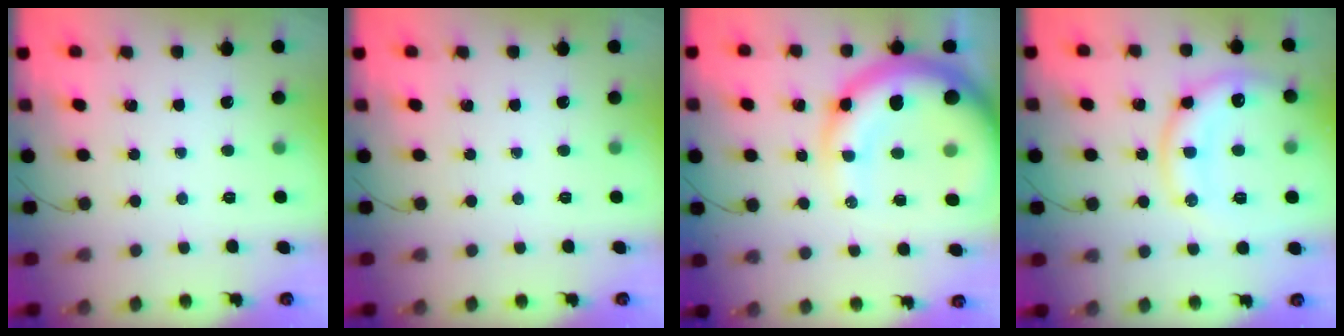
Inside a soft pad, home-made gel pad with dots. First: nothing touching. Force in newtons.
{"total": 0.0}
{"total": 19.3, "press": 18.6, "slide": 5.0}
{"total": 16.3, "press": 16.2, "slide": 1.7}